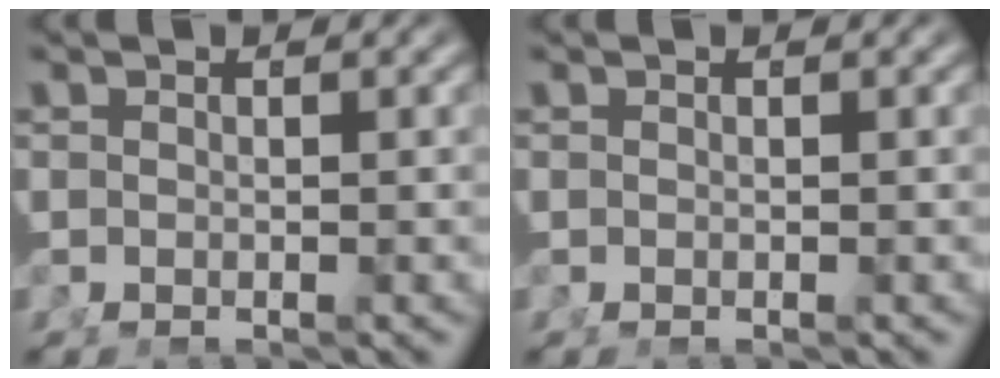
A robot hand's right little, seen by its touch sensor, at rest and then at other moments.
{"total": 0.0}